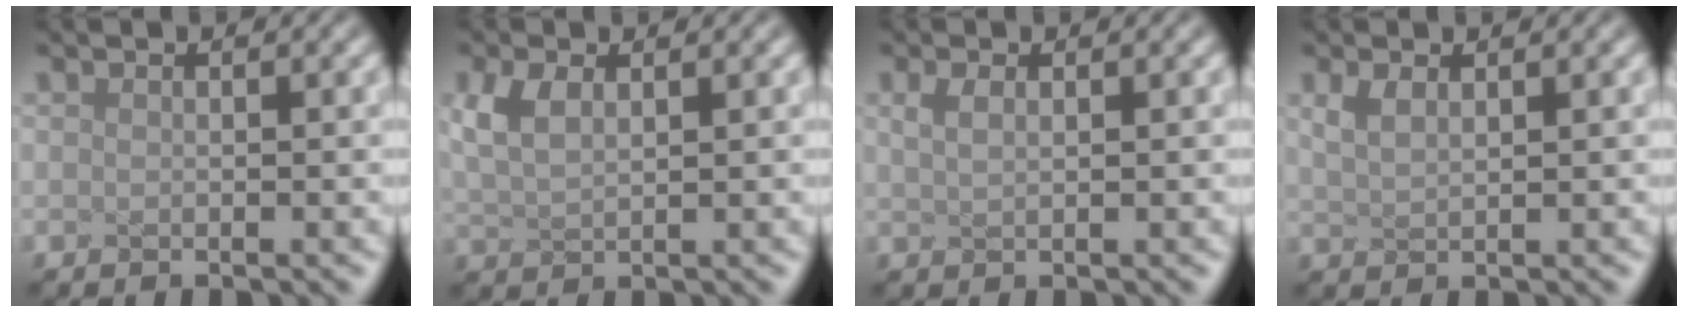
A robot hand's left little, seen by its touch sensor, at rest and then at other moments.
{"total": 3.0, "force": [1.1, 1.6, 2.3], "torque": [-0.061, 0.007, 0.025]}
{"total": 1.2, "force": [0.5, 0.5, 1.0], "torque": [-0.020, 0.002, 0.013]}
{"total": 1.5, "force": [0.8, 0.6, 1.1], "torque": [-0.027, 0.001, 0.021]}